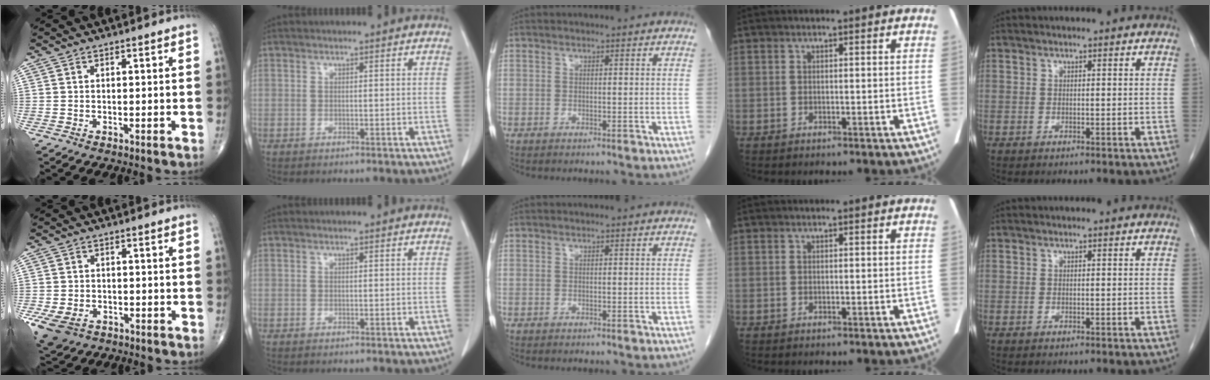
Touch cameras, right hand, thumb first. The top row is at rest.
{"thumb": {"total": 8.2, "force": [-3.8, 5.9, 4.3], "torque": [-0.095, 0.008, -0.058]}}